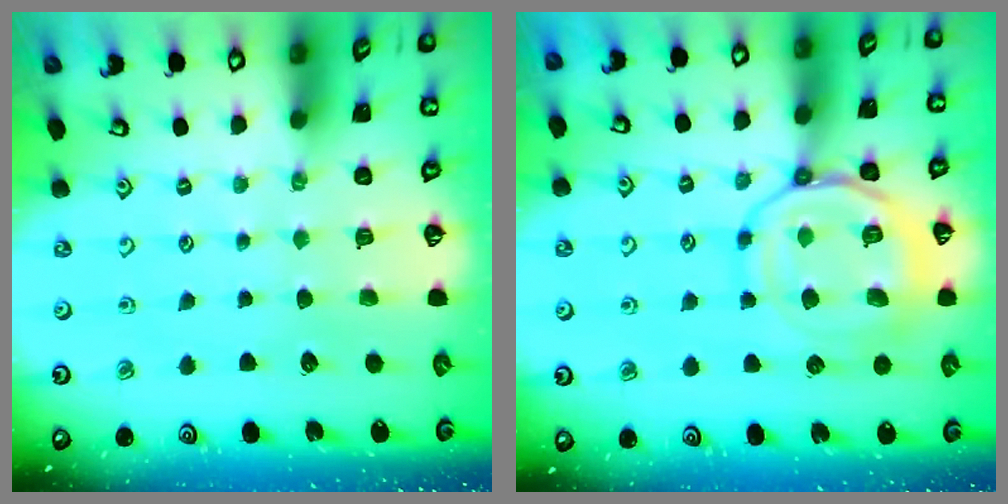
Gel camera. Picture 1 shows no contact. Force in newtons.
{"total": 16.1, "press": 16.0, "slide": 1.5}